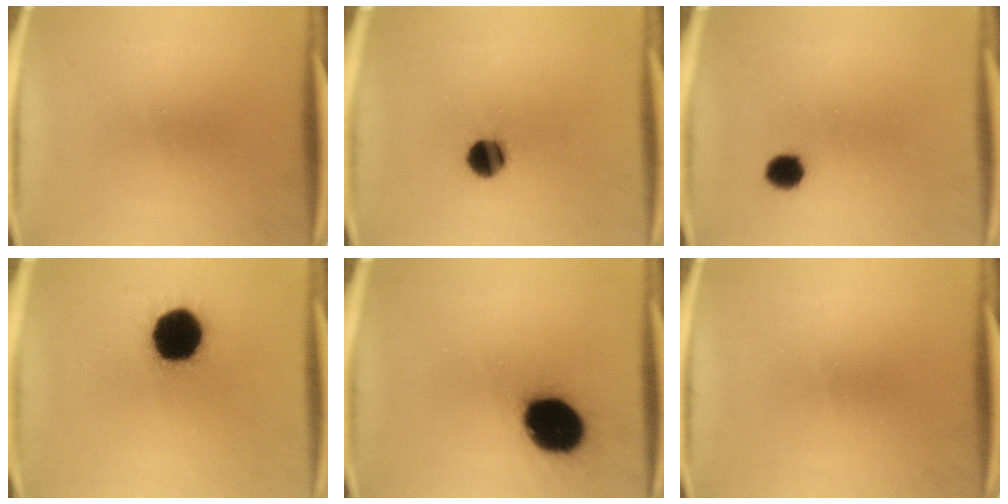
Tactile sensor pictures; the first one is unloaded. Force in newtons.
{"total": 6.4}
{"total": 3.9}
{"total": 18.4}
{"total": 18.6}
{"total": 0.0}